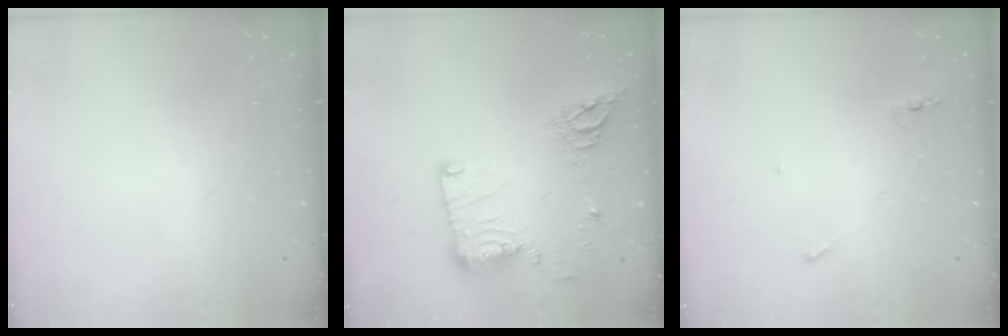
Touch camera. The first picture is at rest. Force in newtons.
{"total": 15.4, "press": 15.3, "slide": 1.5}
{"total": 4.7, "press": 4.5, "slide": 1.4}